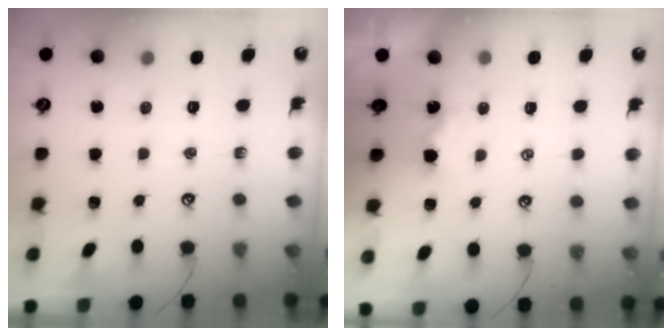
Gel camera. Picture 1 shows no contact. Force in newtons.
{"total": 3.0, "press": 3.0, "slide": 0.0}